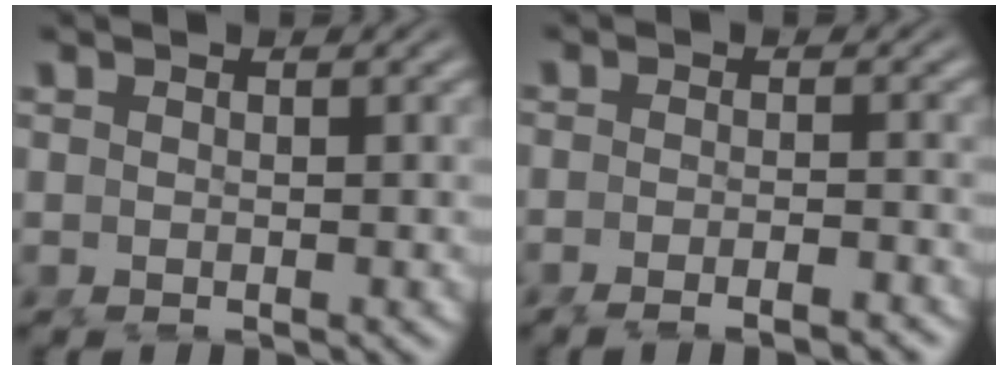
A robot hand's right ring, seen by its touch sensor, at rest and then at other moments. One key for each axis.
{"total": 2.7, "fx": -2.4, "fy": 0.2, "fz": 1.2, "tx": -0.017, "ty": -0.001, "tz": -0.042}